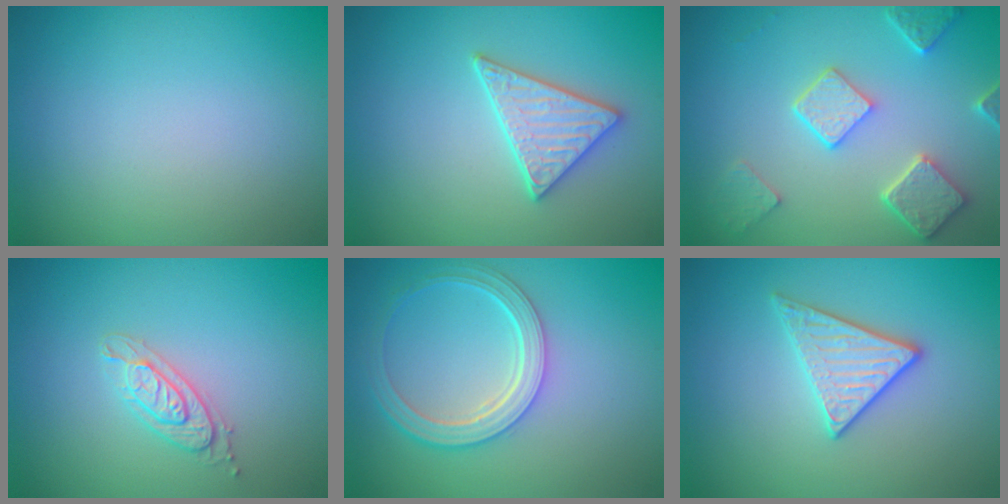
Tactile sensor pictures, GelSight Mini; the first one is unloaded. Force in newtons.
{"total": 3.3, "press": 3.1, "slide": 1.2}
{"total": 5.2, "press": 4.0, "slide": 3.2}
{"total": 2.1, "press": 2.1, "slide": 0.4}
{"total": 4.7, "press": 3.6, "slide": 2.9}
{"total": 2.9, "press": 2.8, "slide": 0.7}